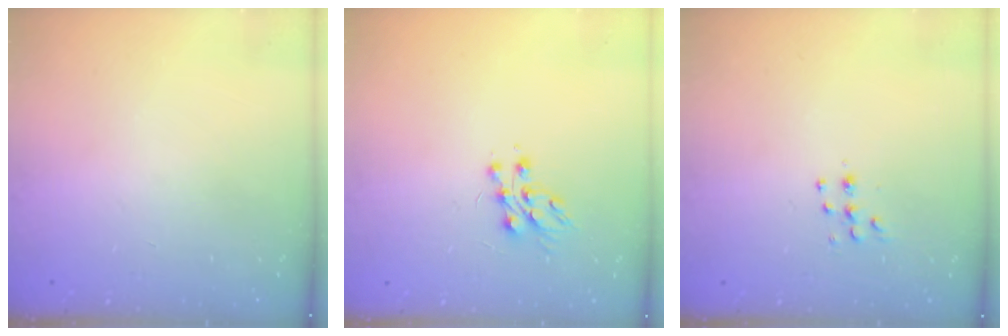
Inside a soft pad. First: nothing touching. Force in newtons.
{"total": 7.9, "press": 7.8, "slide": 0.6}
{"total": 5.2, "press": 5.1, "slide": 1.0}